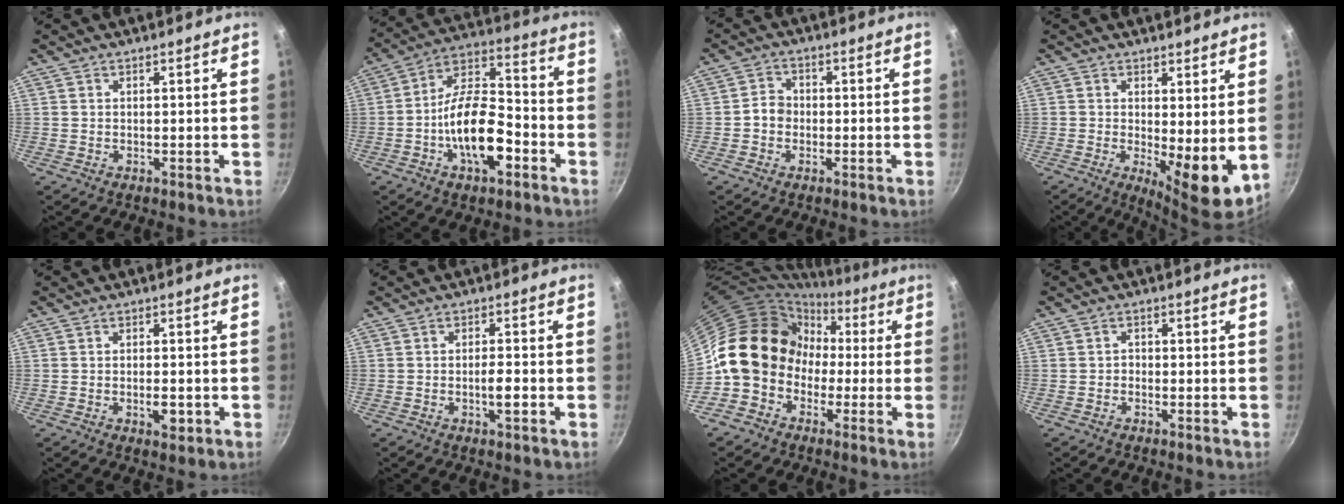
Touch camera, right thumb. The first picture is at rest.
{"total": 16.0, "force": [-5.4, 7.7, 12.9], "torque": [-0.202, 0.051, -0.105]}
{"total": 4.3, "force": [-0.9, 3.8, 1.8], "torque": [-0.004, 0.018, -0.023]}
{"total": 8.6, "force": [0.4, 2.9, 8.1], "torque": [-0.109, -0.024, 0.012]}
{"total": 3.5, "force": [-1.0, 1.7, 2.9], "torque": [-0.045, 0.004, -0.015]}
{"total": 3.7, "force": [-1.2, 1.0, 3.4], "torque": [-0.055, 0.009, -0.021]}
{"total": 14.0, "force": [-1.4, 12.2, 6.7], "torque": [-0.059, 0.048, -0.037]}
{"total": 1.0, "force": [-0.6, 0.8, 0.2], "torque": [-0.001, 0.004, -0.014]}